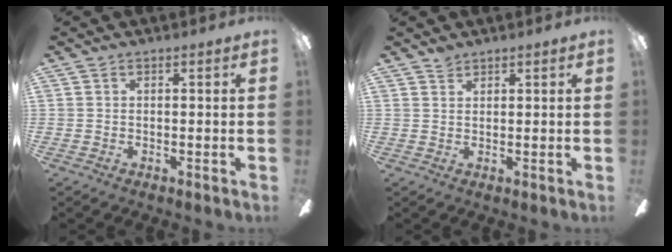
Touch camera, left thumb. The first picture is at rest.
{"total": 1.5, "force": [1.5, 0.5, 0.1], "torque": [-0.004, -0.003, 0.029]}